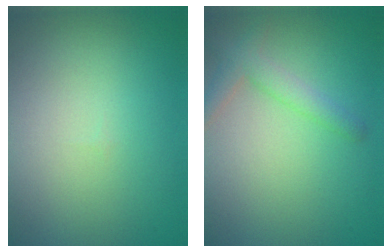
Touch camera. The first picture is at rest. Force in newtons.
{"total": 2.4, "press": 2.4, "slide": 0.2}